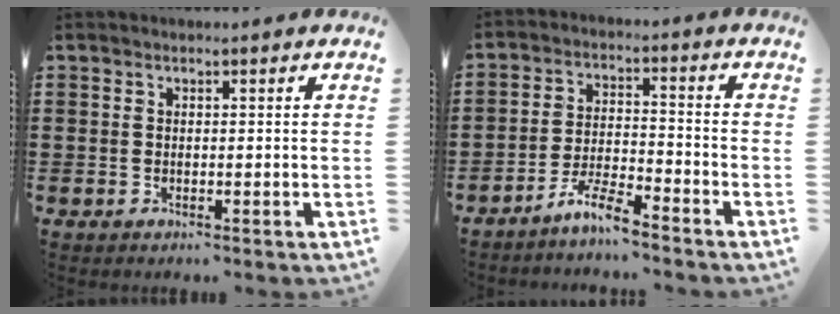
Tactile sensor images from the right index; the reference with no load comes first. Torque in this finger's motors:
{"motor_torque": [0.34, 0.77, -0.91, -0.21]}